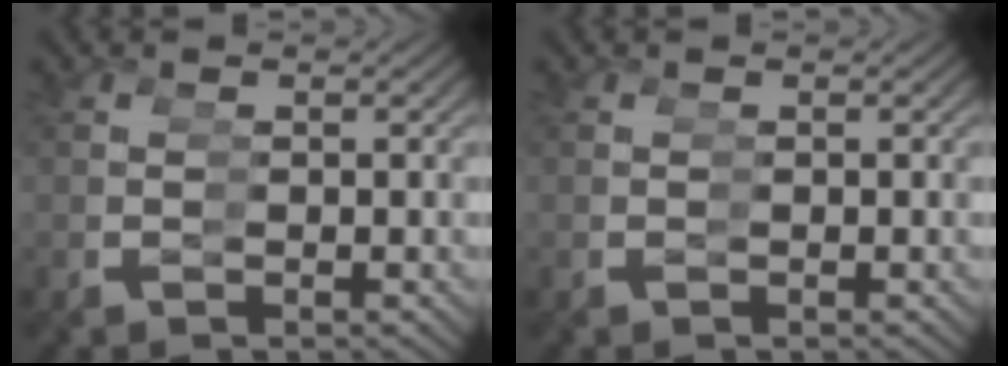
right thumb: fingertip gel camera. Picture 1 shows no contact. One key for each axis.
{"total": 0.0}